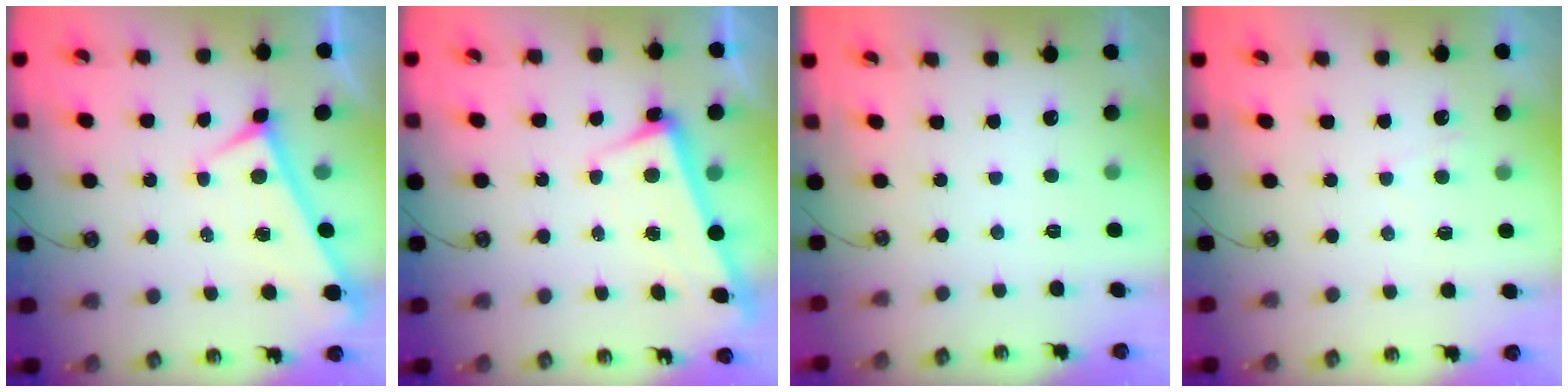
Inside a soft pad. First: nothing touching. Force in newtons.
{"total": 2.5, "press": 2.4, "slide": 0.8}
{"total": 0.0}
{"total": 2.0, "press": 2.0, "slide": 0.4}